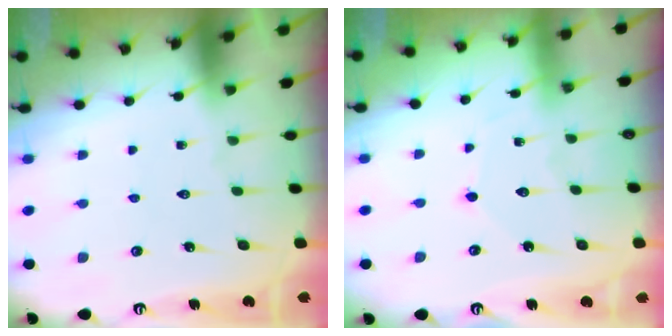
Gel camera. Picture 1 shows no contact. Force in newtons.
{"total": 3.5, "press": 3.5, "slide": 0.2}